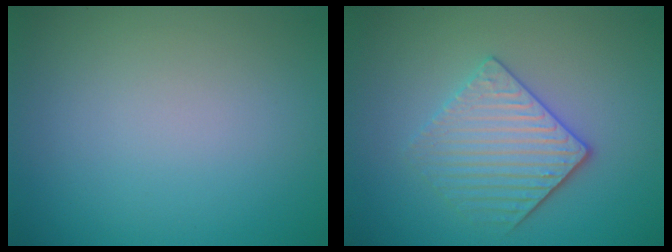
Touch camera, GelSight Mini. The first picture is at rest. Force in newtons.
{"total": 3.6, "press": 3.3, "slide": 1.4}